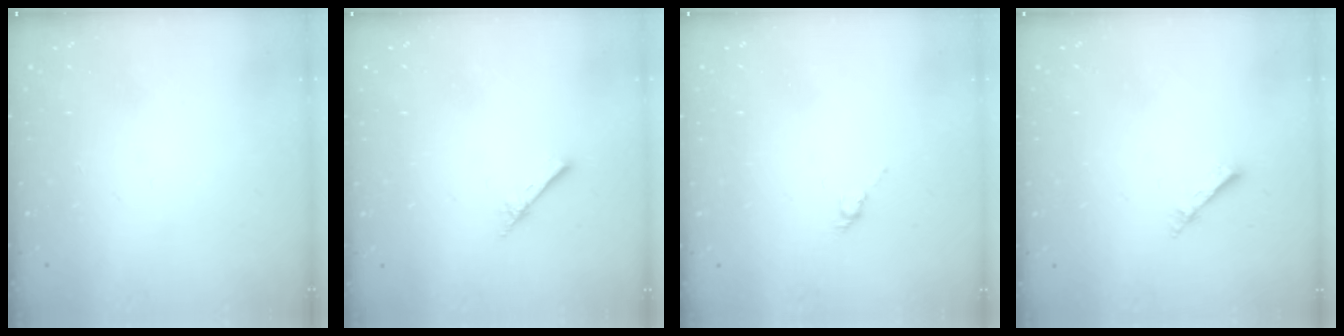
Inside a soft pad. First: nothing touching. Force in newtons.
{"total": 2.4, "press": 2.4, "slide": 0.3}
{"total": 3.3, "press": 3.2, "slide": 0.8}
{"total": 2.6, "press": 2.6, "slide": 0.3}